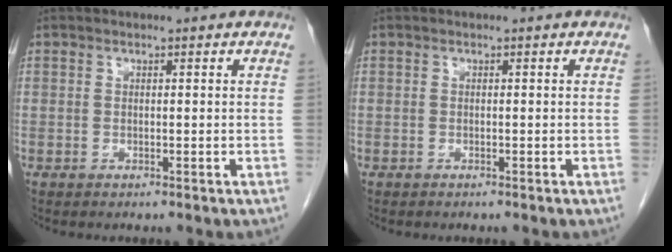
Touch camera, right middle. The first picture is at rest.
{"total": 0.0}